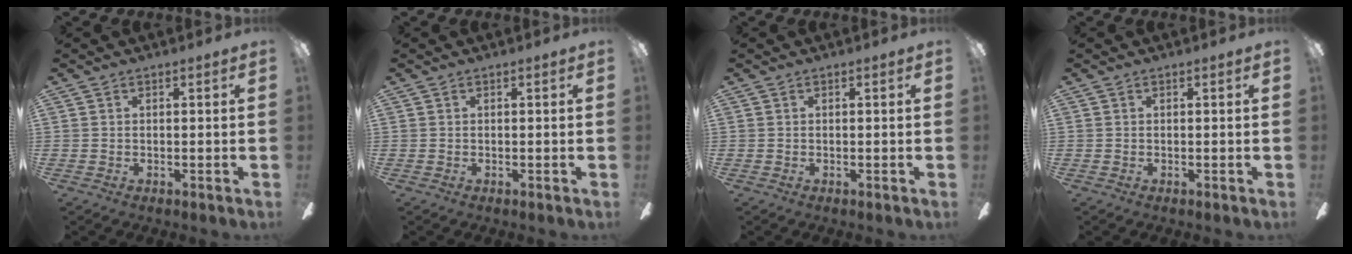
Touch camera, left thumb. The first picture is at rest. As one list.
[{"total": 0.0}, {"total": 0.0}, {"total": 0.0}]